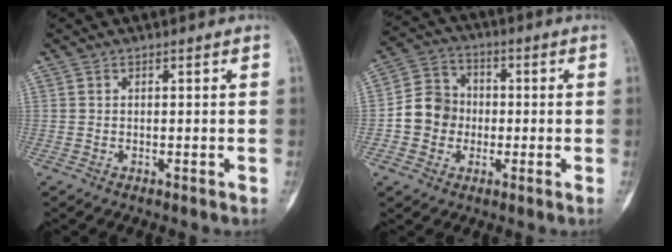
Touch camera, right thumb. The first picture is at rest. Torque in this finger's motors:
{"motor_torque": [1.08, 1.32, 0.32, -0.60, 0.04]}